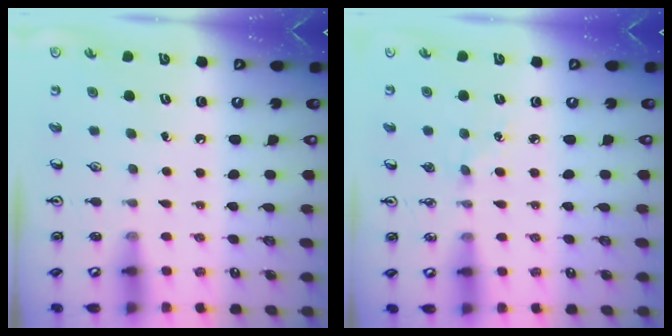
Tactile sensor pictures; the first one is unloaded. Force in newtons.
{"total": 3.4, "press": 3.4, "slide": 0.5}